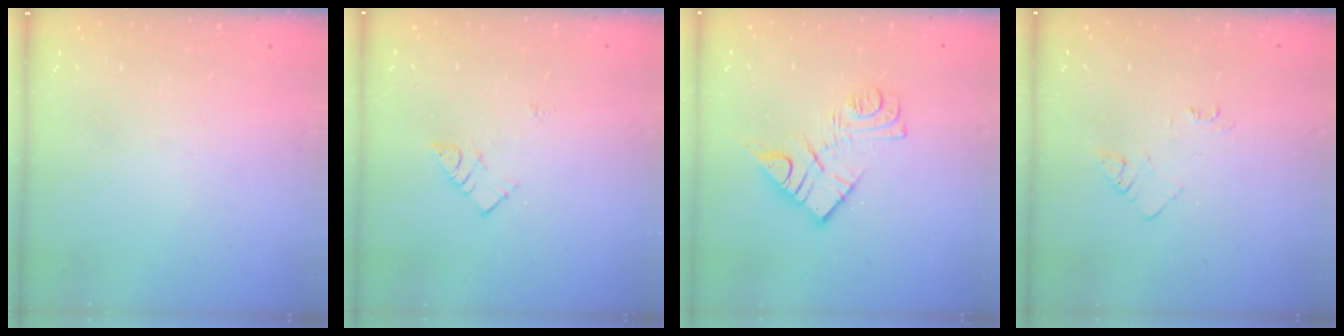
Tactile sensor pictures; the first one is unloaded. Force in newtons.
{"total": 5.6, "press": 5.6, "slide": 0.1}
{"total": 11.5, "press": 11.5, "slide": 0.6}
{"total": 3.8, "press": 3.8, "slide": 0.5}